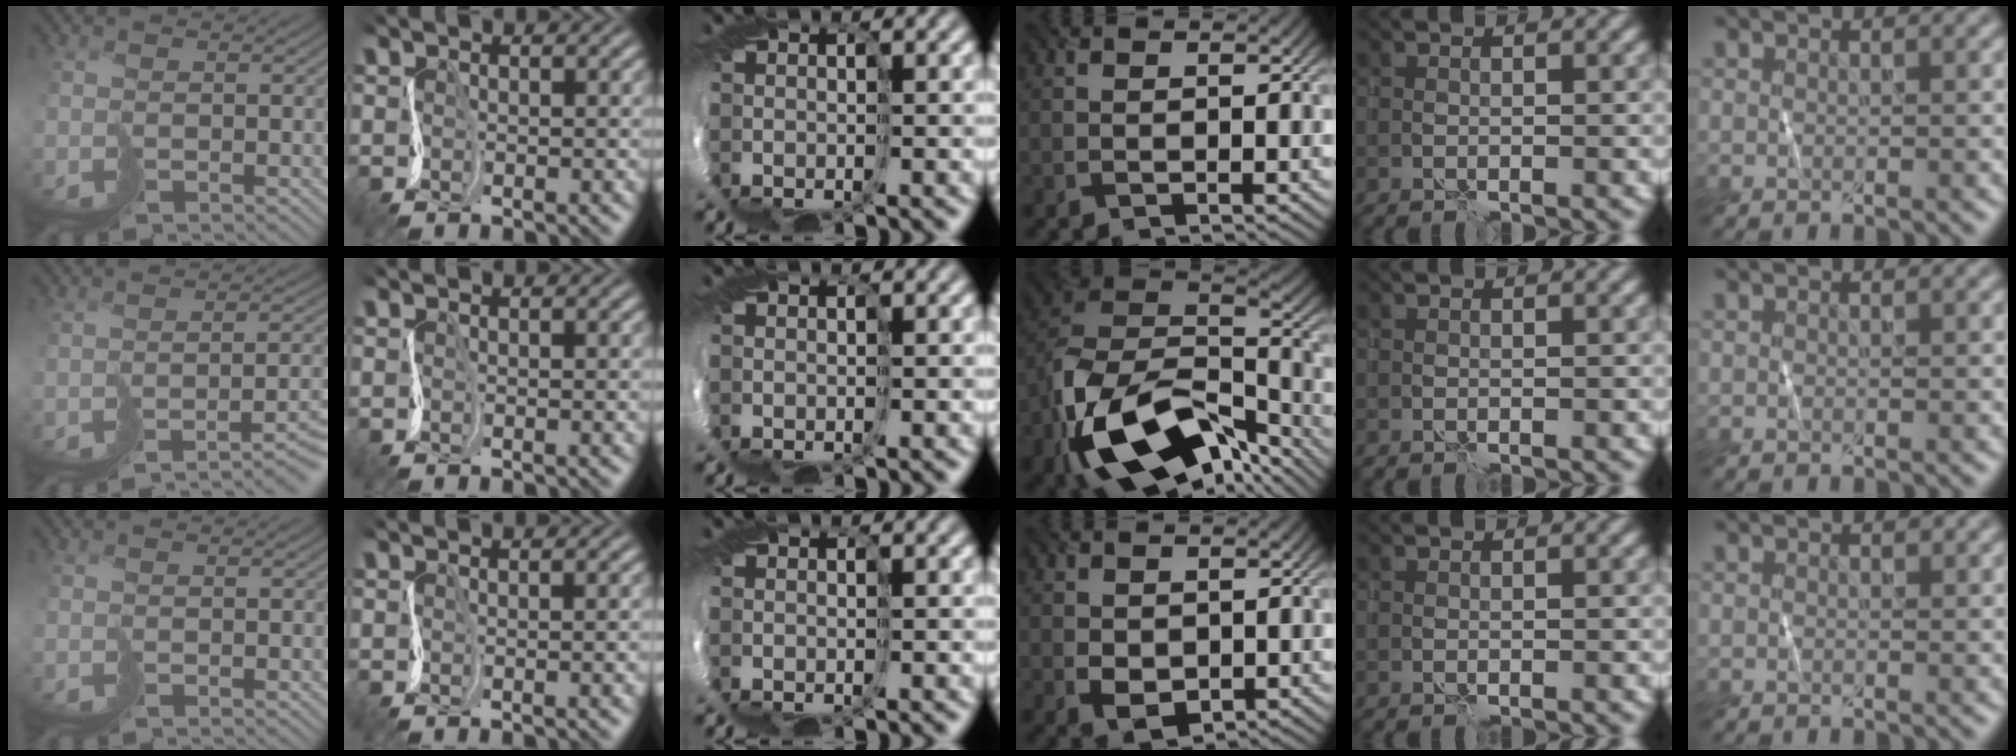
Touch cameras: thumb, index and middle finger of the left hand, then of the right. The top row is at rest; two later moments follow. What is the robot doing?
{"motion": "cut", "object": "paper bag"}